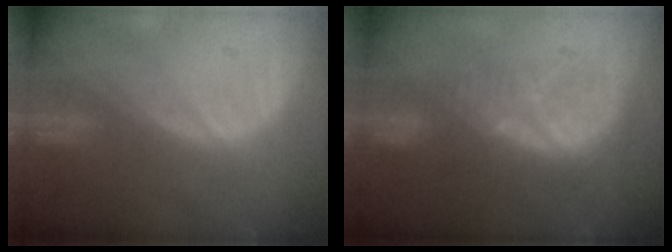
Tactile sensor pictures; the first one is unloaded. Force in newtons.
{"total": 8.4, "press": 7.2, "slide": 4.2}